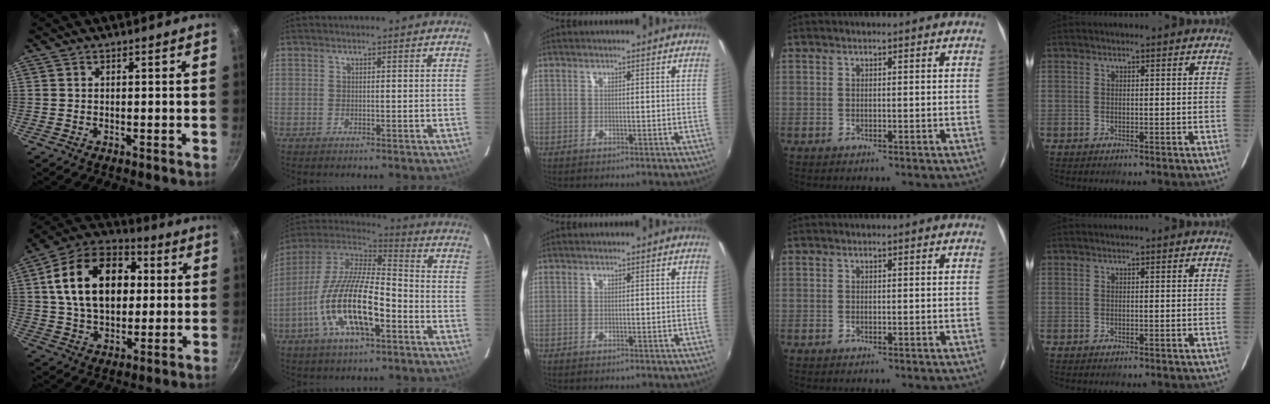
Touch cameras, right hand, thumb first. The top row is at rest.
{"thumb": {"total": 20.9, "force": [3.5, 14.1, 15.1], "torque": [-0.226, 0.022, 0.048]}, "index": {"total": 19.6, "force": [-7.5, 6.6, 16.8], "torque": [-0.330, -0.022, -0.143]}}